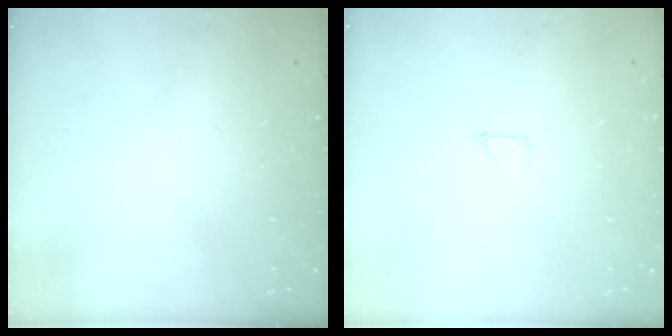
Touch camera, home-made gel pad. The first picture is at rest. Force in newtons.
{"total": 1.2, "press": 1.2, "slide": 0.0}